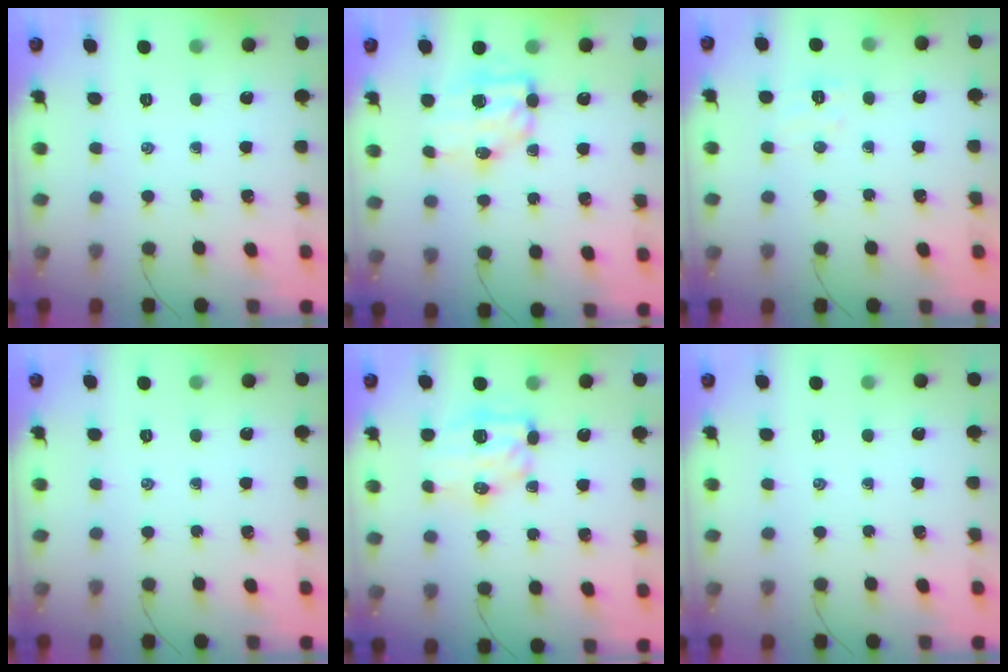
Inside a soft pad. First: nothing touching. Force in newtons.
{"total": 8.1, "press": 8.0, "slide": 0.9}
{"total": 4.8, "press": 4.6, "slide": 1.2}
{"total": 0.0}
{"total": 7.7, "press": 7.7, "slide": 0.6}
{"total": 0.0}